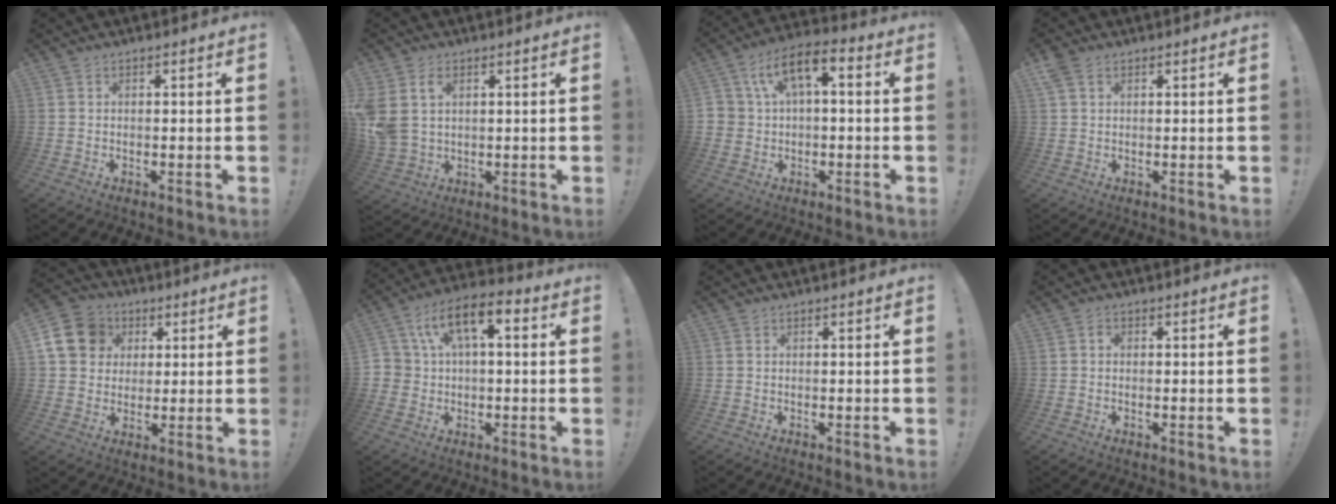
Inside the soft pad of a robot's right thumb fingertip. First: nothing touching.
{"total": 7.4, "force": [3.2, 5.2, 4.2], "torque": [-0.087, -0.007, 0.063]}
{"total": 8.9, "force": [2.0, 6.0, 6.2], "torque": [-0.100, 0.005, 0.041]}
{"total": 3.4, "force": [1.7, 2.3, 1.8], "torque": [-0.038, 0.003, 0.034]}
{"total": 14.1, "force": [4.0, 12.2, 5.8], "torque": [-0.080, -0.007, 0.083]}
{"total": 10.7, "force": [3.2, 7.1, 7.4], "torque": [-0.130, -0.001, 0.061]}
{"total": 0.0}
{"total": 0.9, "force": [-0.4, 0.7, 0.5], "torque": [-0.016, 0.007, -0.007]}